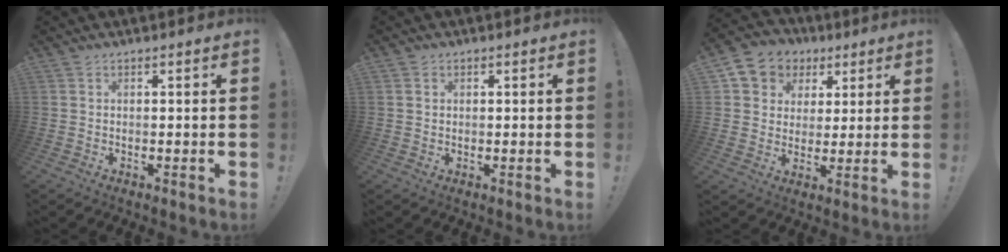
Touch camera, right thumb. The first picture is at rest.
{"total": 1.2, "force": [0.5, 1.1, 0.1], "torque": [0.002, 0.002, 0.008]}
{"total": 8.2, "force": [2.8, 7.4, 2.0], "torque": [-0.031, -0.015, 0.061]}